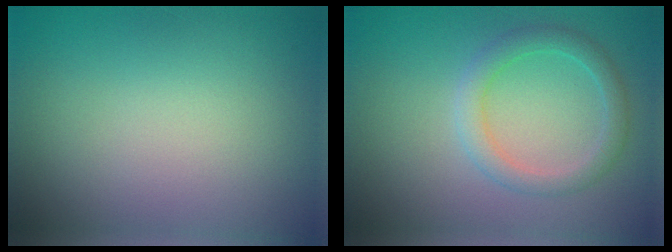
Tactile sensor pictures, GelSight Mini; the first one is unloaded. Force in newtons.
{"total": 2.7, "press": 2.7, "slide": 0.1}